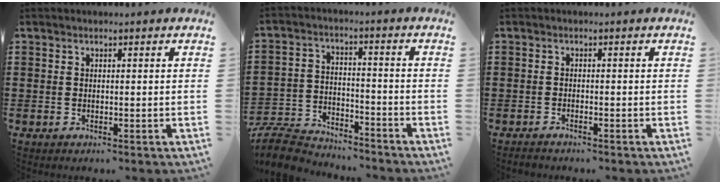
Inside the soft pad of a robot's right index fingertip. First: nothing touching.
{"total": 8.0, "force": [-7.7, 1.8, 1.3], "torque": [-0.036, 0.019, -0.155]}
{"total": 1.0, "force": [-1.0, 0.1, 0.2], "torque": [-0.007, -0.002, -0.018]}